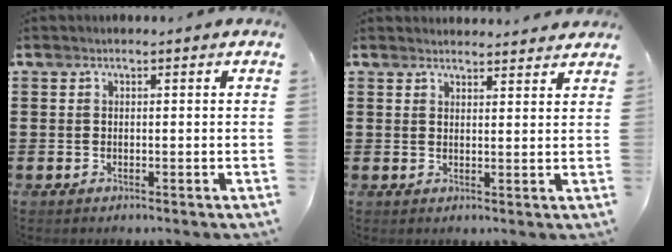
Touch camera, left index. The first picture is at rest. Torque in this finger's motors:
{"motor_torque": [1.51, 0.62, 0.11, 0.00]}